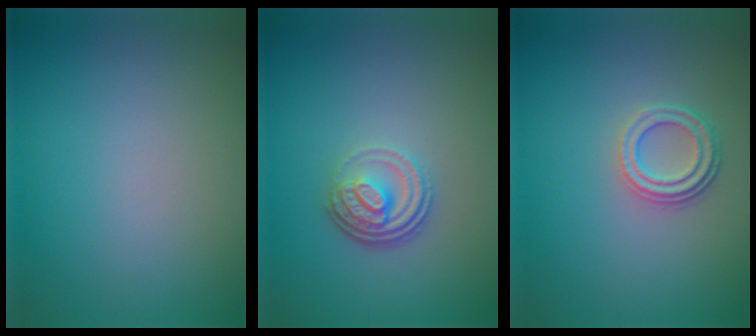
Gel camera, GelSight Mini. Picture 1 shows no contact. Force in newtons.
{"total": 3.8, "press": 2.7, "slide": 2.7}
{"total": 2.8, "press": 2.3, "slide": 1.6}